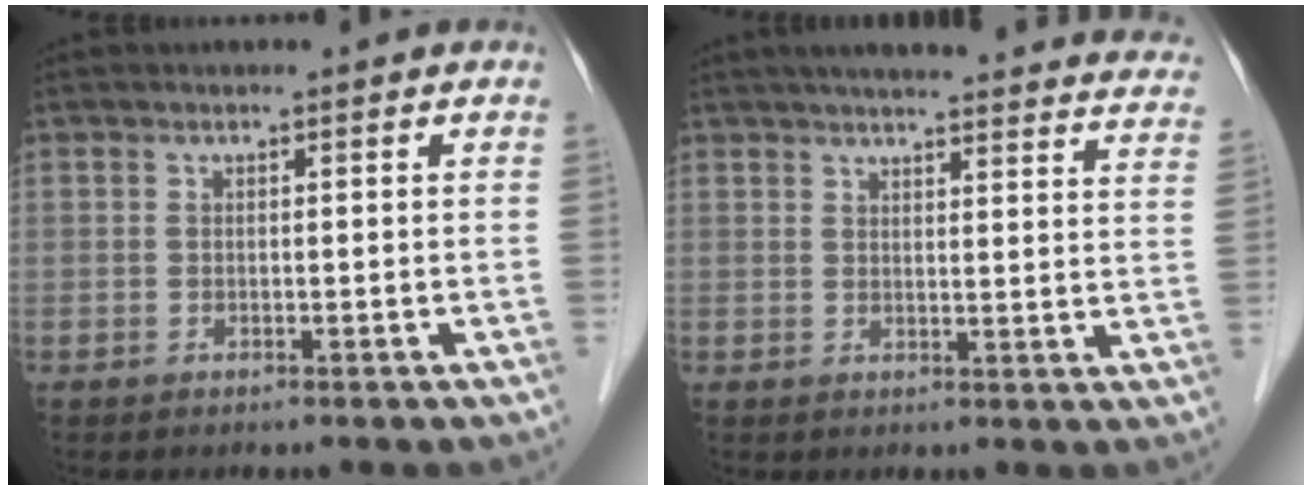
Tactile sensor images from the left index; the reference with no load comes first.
{"total": 28.6, "force": [26.3, 3.6, 10.7], "torque": [-0.149, -0.042, 0.298]}